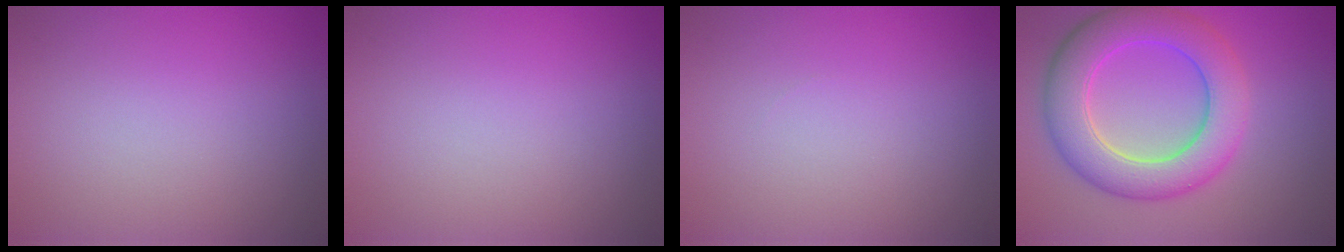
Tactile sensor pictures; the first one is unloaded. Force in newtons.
{"total": 0.0}
{"total": 0.0}
{"total": 7.8, "press": 7.8, "slide": 0.4}